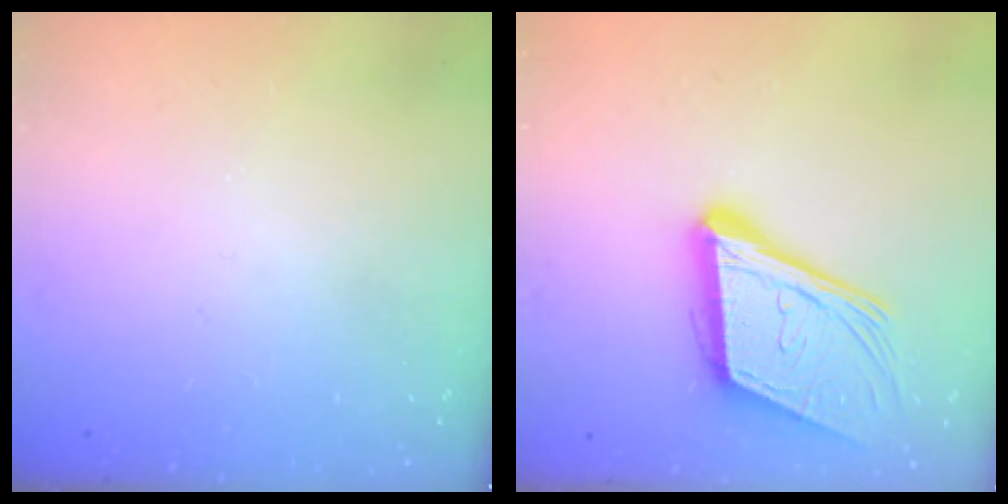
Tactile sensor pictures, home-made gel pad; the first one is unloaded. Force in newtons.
{"total": 18.8, "press": 18.4, "slide": 4.2}